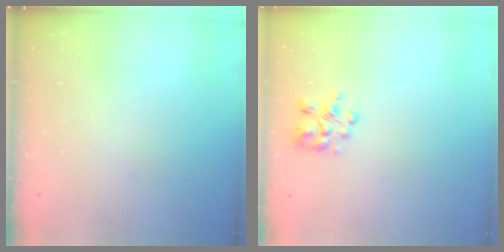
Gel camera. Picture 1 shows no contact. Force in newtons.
{"total": 5.5, "press": 5.4, "slide": 0.9}